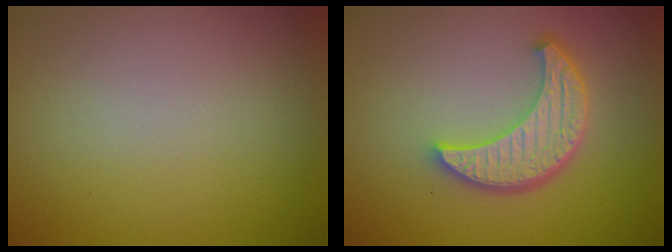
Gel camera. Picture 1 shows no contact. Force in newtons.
{"total": 5.4, "press": 4.3, "slide": 3.2}